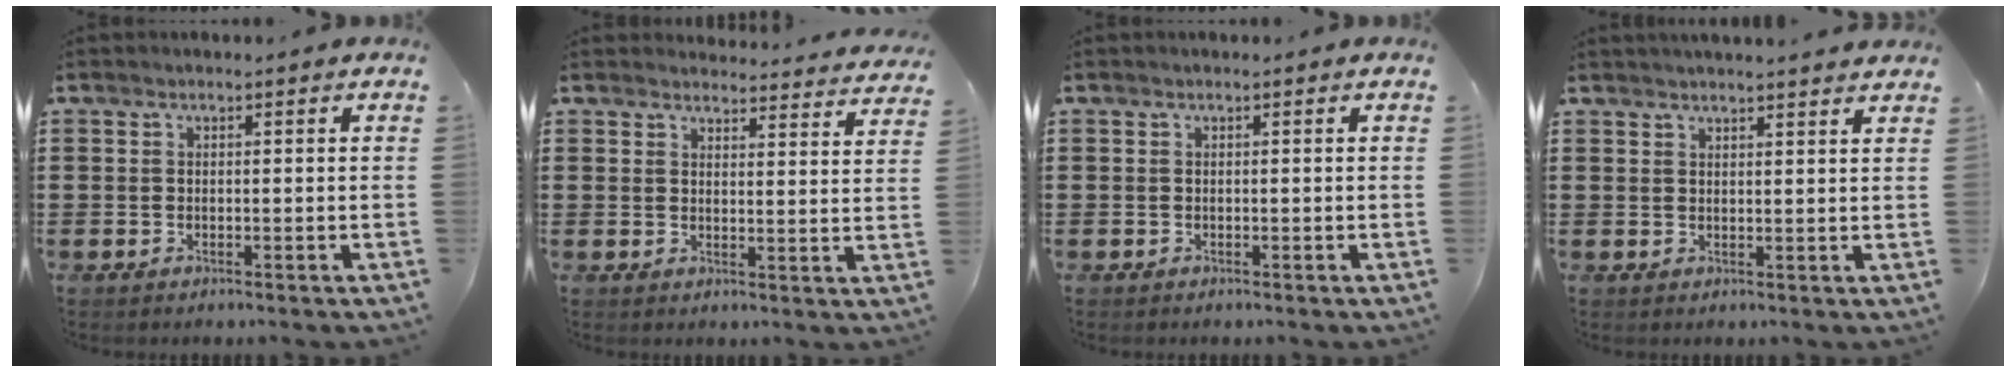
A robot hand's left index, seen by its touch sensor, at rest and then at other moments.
{"total": 3.5, "force": [3.5, 0.2, 0.2], "torque": [-0.010, -0.020, 0.062]}
{"total": 0.0}
{"total": 2.1, "force": [2.1, -0.3, 0.2], "torque": [-0.010, -0.003, 0.041]}